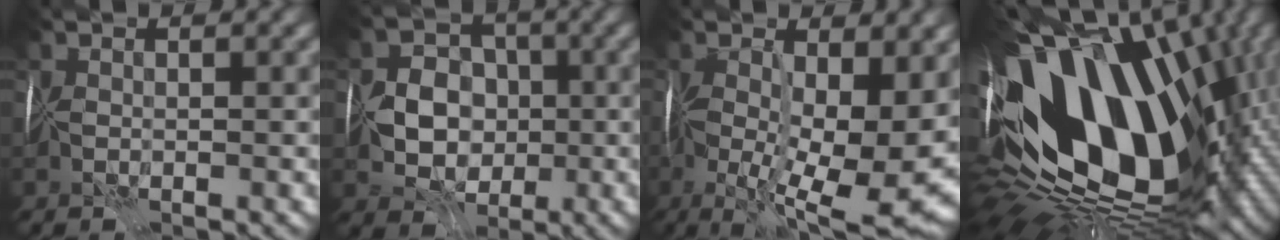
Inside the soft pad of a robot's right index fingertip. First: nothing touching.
{"total": 5.6, "force": [-1.1, 4.7, 3.0], "torque": [-0.032, -0.003, -0.040]}
{"total": 12.0, "force": [-1.0, 4.5, 11.1], "torque": [-0.178, -0.024, -0.011]}
{"total": 18.2, "force": [-0.3, 10.3, 15.1], "torque": [-0.272, -0.036, 0.003]}